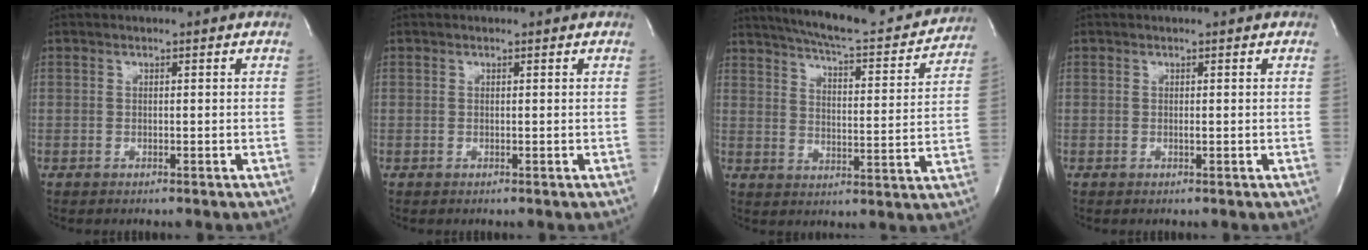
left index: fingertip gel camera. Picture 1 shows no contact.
{"total": 0.5, "force": [0.5, 0.1, 0.0], "torque": [-0.006, 0.003, 0.007]}
{"total": 20.1, "force": [18.2, 3.2, 7.8], "torque": [-0.122, -0.015, 0.239]}
{"total": 0.6, "force": [0.3, 0.1, 0.4], "torque": [-0.011, 0.002, 0.004]}